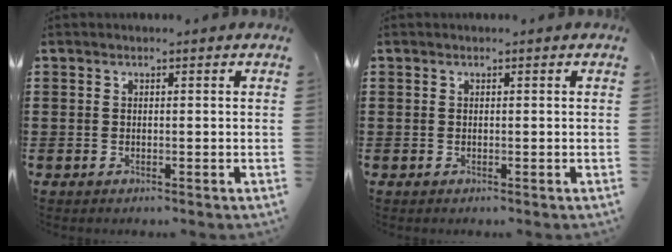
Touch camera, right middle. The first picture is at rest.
{"total": 0.0}